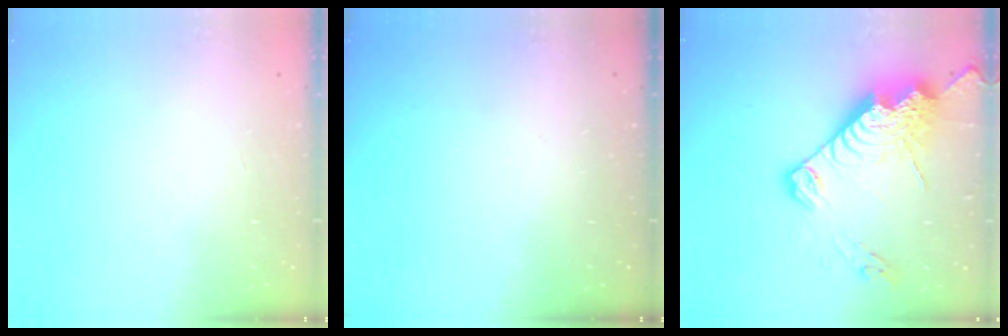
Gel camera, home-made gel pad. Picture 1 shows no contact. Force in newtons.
{"total": 0.0}
{"total": 21.7, "press": 21.6, "slide": 1.8}